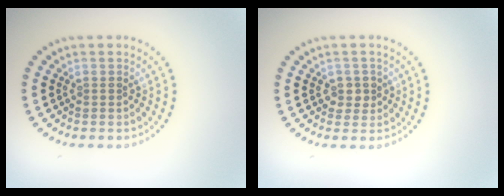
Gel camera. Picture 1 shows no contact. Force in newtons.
{"total": 1.5, "press": 1.4, "slide": 0.6}